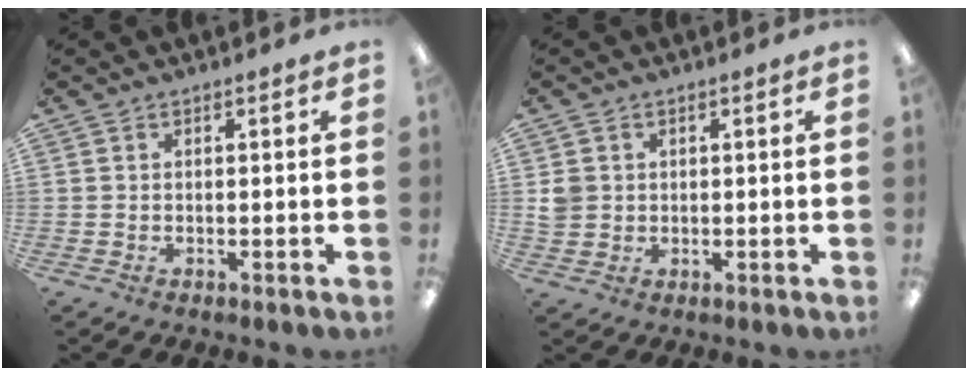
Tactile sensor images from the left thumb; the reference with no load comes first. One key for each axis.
{"total": 3.2, "fx": 0.6, "fy": 3.1, "fz": 0.7, "tx": -0.010, "ty": 0.002, "tz": 0.010}